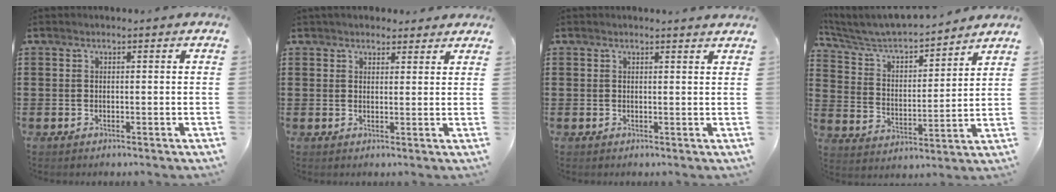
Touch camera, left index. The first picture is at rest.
{"total": 2.5, "force": [2.3, 1.0, 0.3], "torque": [-0.012, 0.003, 0.044]}
{"total": 1.1, "force": [1.0, -0.1, 0.3], "torque": [-0.008, -0.003, 0.021]}
{"total": 5.5, "force": [5.1, 0.9, 1.7], "torque": [-0.058, -0.035, 0.079]}